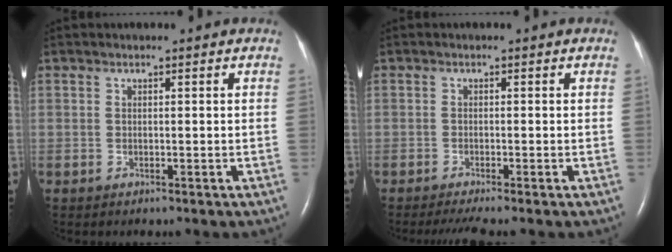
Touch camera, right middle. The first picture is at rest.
{"total": 3.1, "force": [-2.5, -0.4, 1.8], "torque": [-0.034, -0.009, -0.044]}